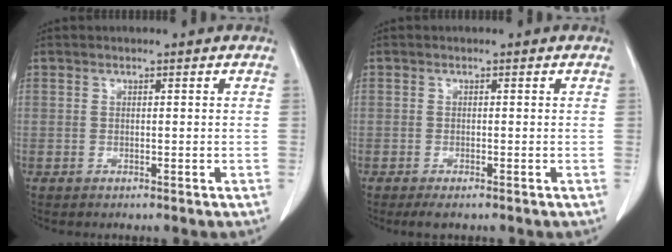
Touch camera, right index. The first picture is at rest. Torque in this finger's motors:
{"motor_torque": [0.22, -0.17, 0.09, 0.03]}